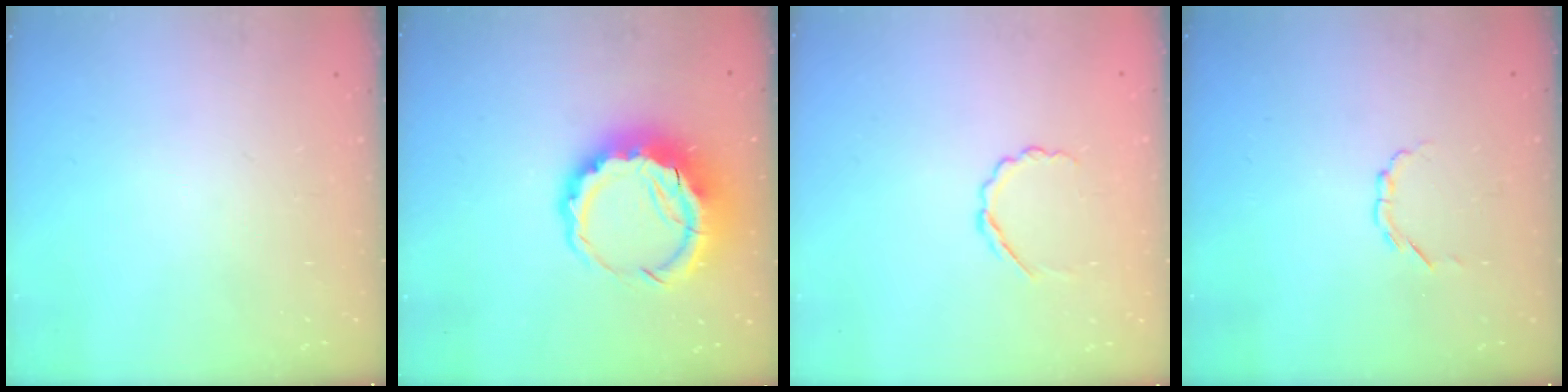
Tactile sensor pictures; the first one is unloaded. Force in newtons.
{"total": 10.7, "press": 10.4, "slide": 2.6}
{"total": 3.5, "press": 3.3, "slide": 1.2}
{"total": 2.3, "press": 2.2, "slide": 0.8}